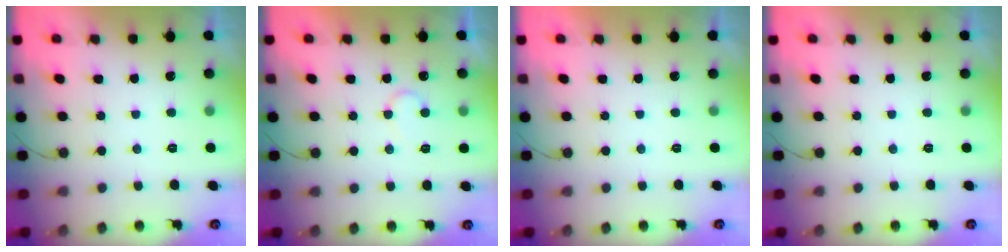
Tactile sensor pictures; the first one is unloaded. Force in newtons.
{"total": 6.2, "press": 6.2, "slide": 0.5}
{"total": 1.9, "press": 1.9, "slide": 0.0}
{"total": 0.0}